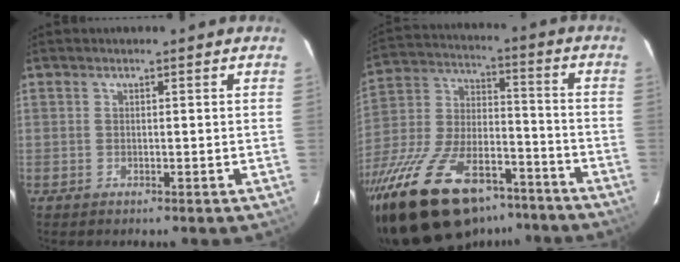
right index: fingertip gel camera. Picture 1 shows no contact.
{"total": 29.6, "force": [-20.1, 13.5, 17.0], "torque": [-0.343, -0.010, -0.313]}